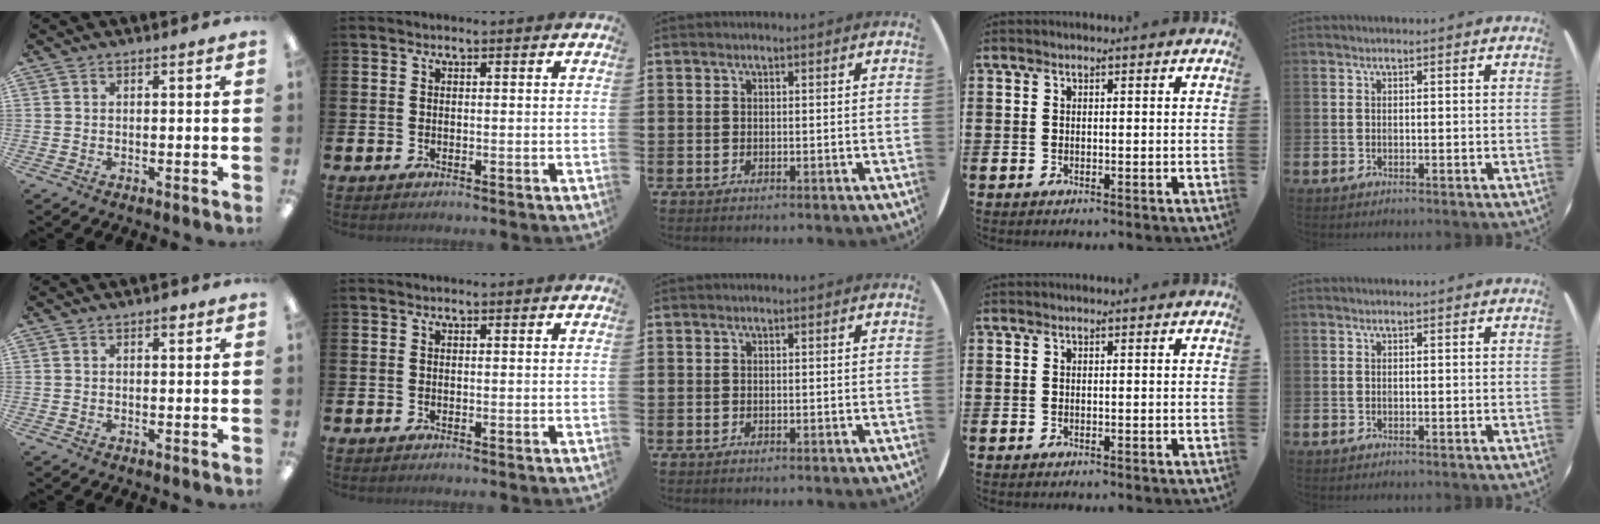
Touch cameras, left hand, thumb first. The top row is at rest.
{"thumb": {"total": 1.5, "force": [0.8, 0.6, 1.0], "torque": [-0.006, -0.003, 0.010]}}